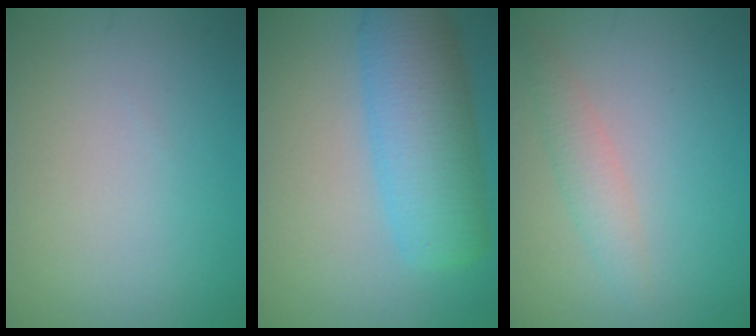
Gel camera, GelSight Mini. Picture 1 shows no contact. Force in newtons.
{"total": 8.2, "press": 8.2, "slide": 0.2}
{"total": 2.0, "press": 2.0, "slide": 0.1}